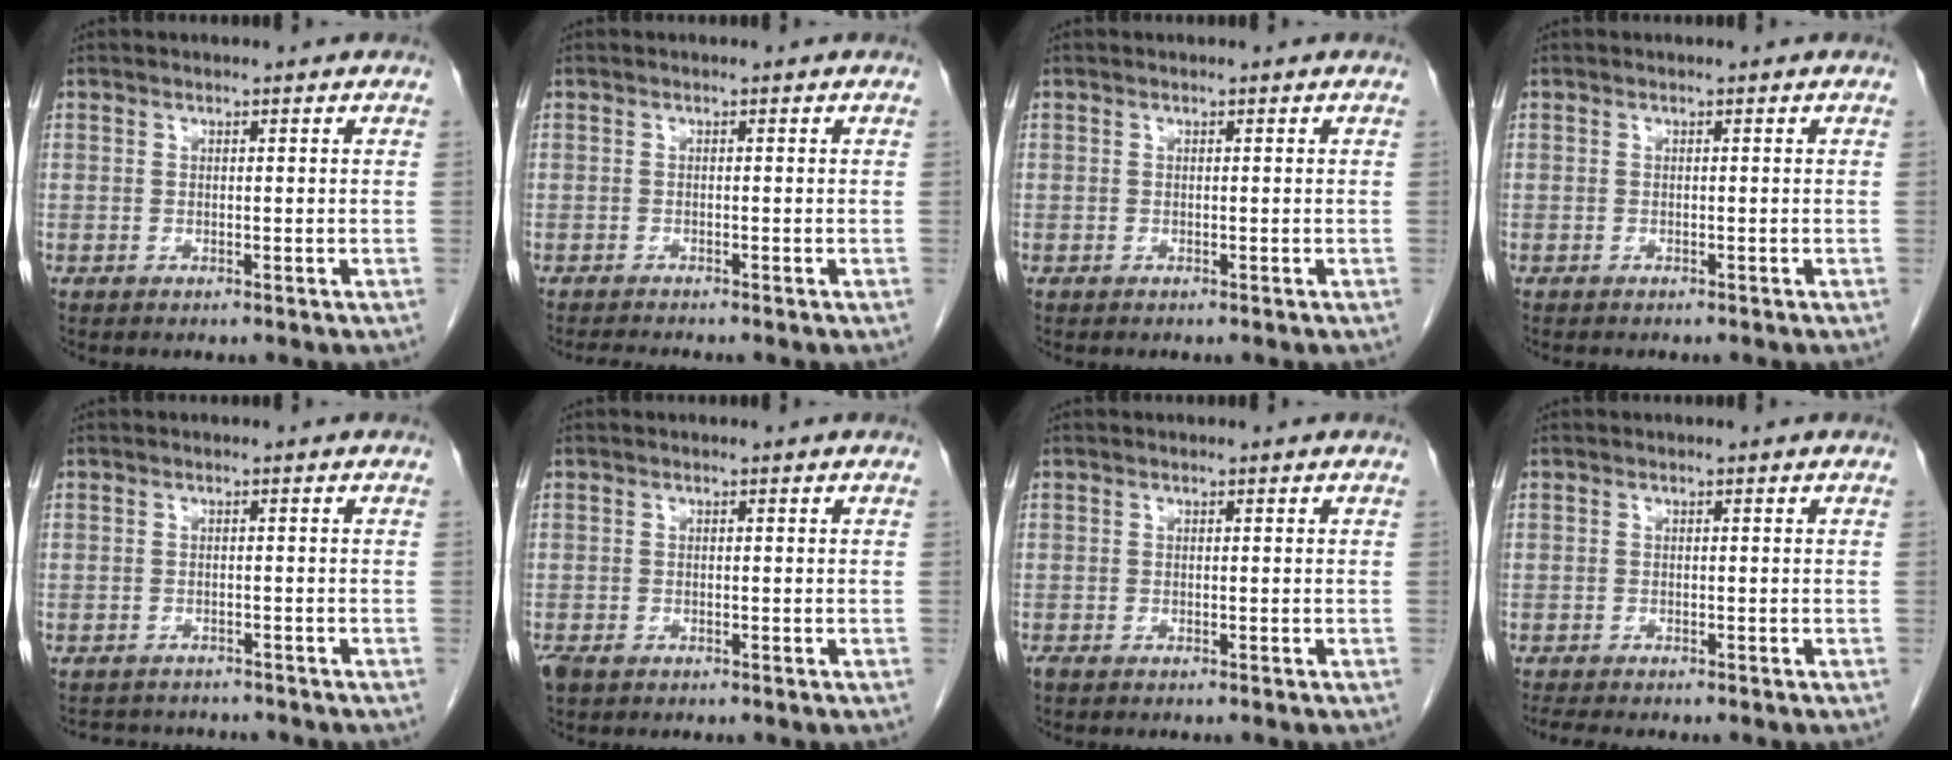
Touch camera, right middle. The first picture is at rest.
{"total": 1.9, "force": [-1.8, -0.4, 0.5], "torque": [-0.012, -0.009, -0.031]}
{"total": 0.0}
{"total": 1.0, "force": [-0.9, 0.3, 0.4], "torque": [-0.010, -0.002, -0.010]}
{"total": 5.1, "force": [-4.8, 1.6, 0.4], "torque": [-0.003, 0.003, -0.064]}
{"total": 1.9, "force": [-1.2, 1.1, 0.9], "torque": [-0.024, -0.002, -0.016]}
{"total": 0.8, "force": [-0.7, 0.1, 0.3], "torque": [-0.009, -0.002, -0.013]}
{"total": 3.1, "force": [-2.7, 0.5, 1.5], "torque": [-0.024, -0.008, -0.041]}